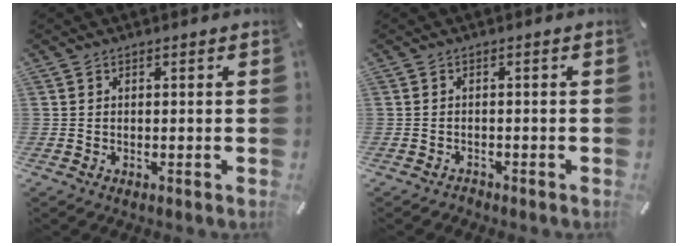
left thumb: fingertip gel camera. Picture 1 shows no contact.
{"total": 1.0, "force": [-0.9, 0.4, 0.1], "torque": [-0.005, 0.004, -0.022]}